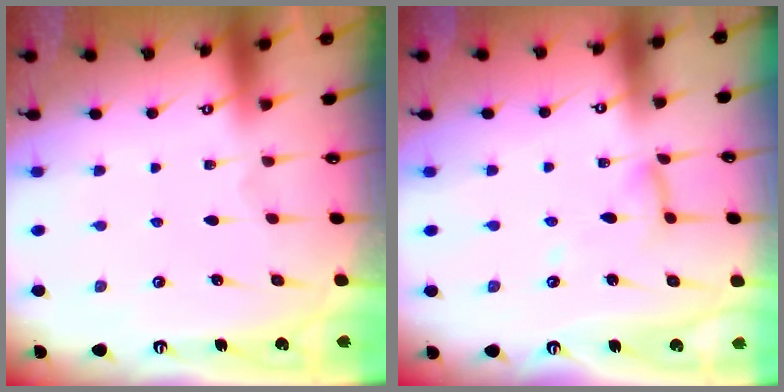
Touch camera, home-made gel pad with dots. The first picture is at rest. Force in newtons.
{"total": 7.1, "press": 7.1, "slide": 0.6}